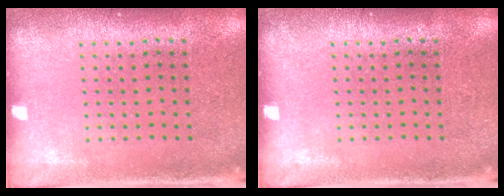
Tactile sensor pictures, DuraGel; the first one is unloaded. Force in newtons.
{"total": 0.0}